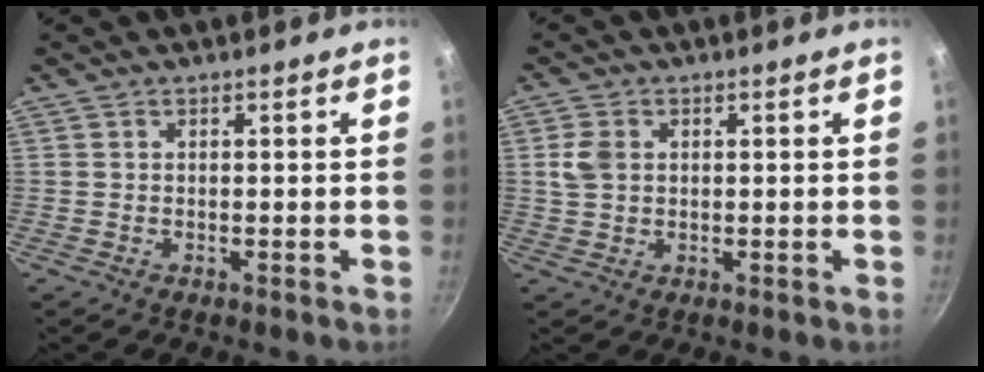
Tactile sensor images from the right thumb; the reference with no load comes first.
{"total": 3.9, "force": [0.7, 2.9, 2.4], "torque": [-0.042, 0.003, 0.012]}